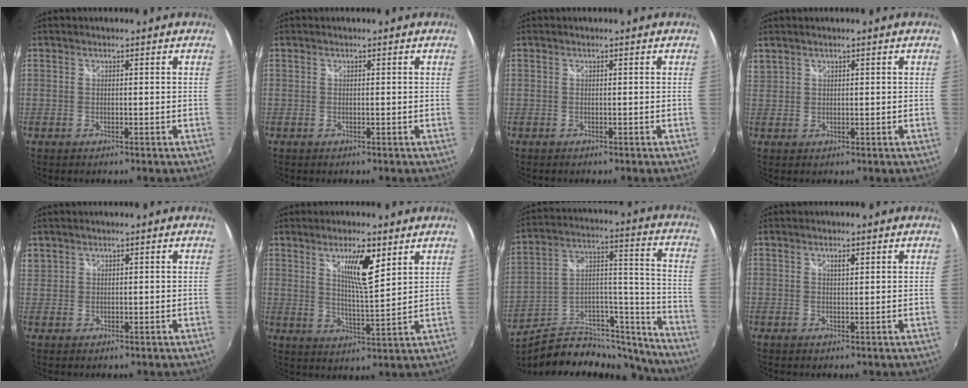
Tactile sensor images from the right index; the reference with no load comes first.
{"total": 0.0}
{"total": 0.7, "force": [0.5, -0.1, -0.4], "torque": [0.007, 0.000, 0.005]}
{"total": 2.8, "force": [2.2, 1.6, 0.8], "torque": [-0.008, 0.006, 0.046]}
{"total": 3.5, "force": [2.3, 2.5, 0.7], "torque": [-0.004, 0.010, 0.049]}
{"total": 8.1, "force": [4.5, 1.4, 6.6], "torque": [-0.111, -0.004, 0.078]}
{"total": 21.4, "force": [-18.5, 7.6, 7.8], "torque": [-0.102, 0.053, -0.277]}
{"total": 1.2, "force": [0.7, 0.4, 0.9], "torque": [-0.014, 0.003, 0.011]}